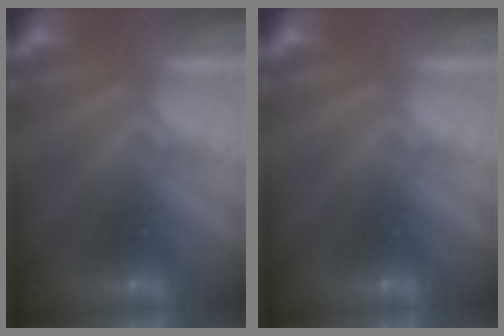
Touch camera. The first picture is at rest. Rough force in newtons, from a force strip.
{"total": 0.0}